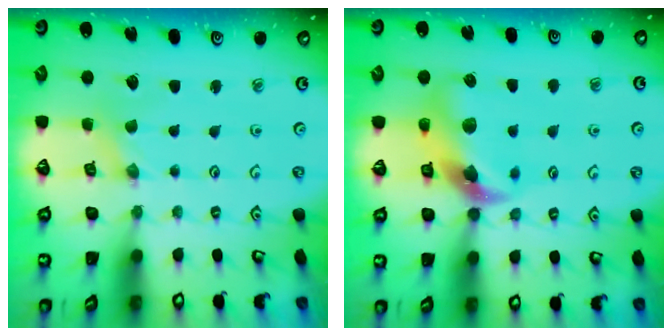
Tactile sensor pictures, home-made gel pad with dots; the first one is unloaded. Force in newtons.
{"total": 12.0, "press": 11.9, "slide": 1.6}